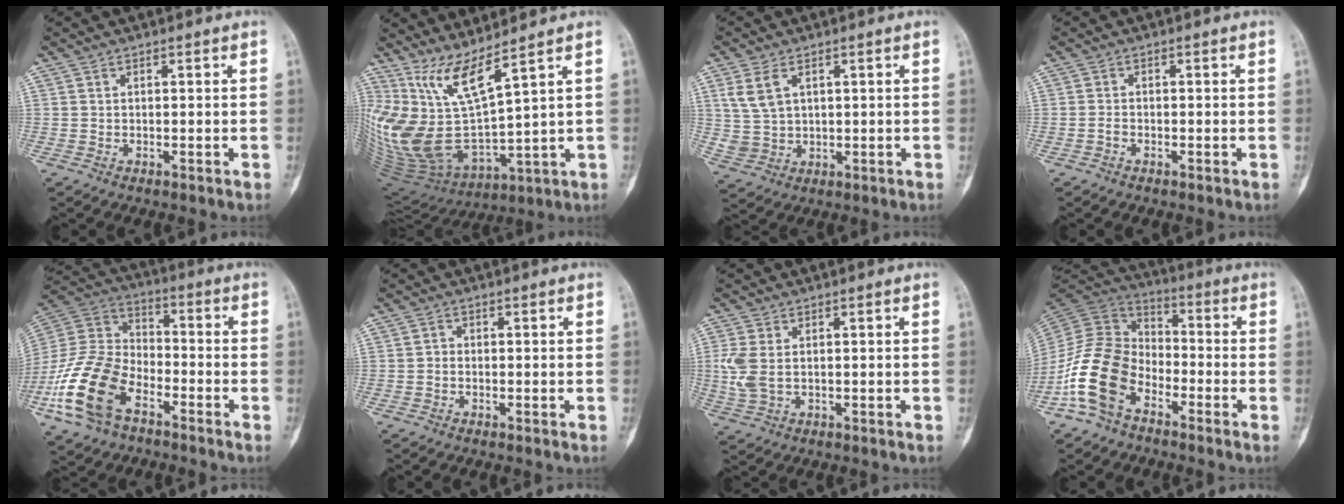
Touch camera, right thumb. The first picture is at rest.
{"total": 15.7, "force": [8.7, 2.8, 12.7], "torque": [-0.263, -0.070, 0.195]}
{"total": 6.6, "force": [2.4, 4.5, 4.2], "torque": [-0.077, -0.005, 0.059]}
{"total": 1.2, "force": [-0.7, 0.7, 0.7], "torque": [-0.012, 0.005, -0.015]}
{"total": 18.3, "force": [-8.8, 10.7, 12.0], "torque": [-0.243, 0.048, -0.178]}
{"total": 0.9, "force": [-0.4, 0.7, 0.4], "torque": [-0.003, 0.003, -0.012]}
{"total": 4.9, "force": [0.3, 2.9, 3.9], "torque": [-0.115, 0.001, 0.011]}
{"total": 14.5, "force": [-7.3, 9.4, 8.3], "torque": [-0.157, 0.061, -0.156]}